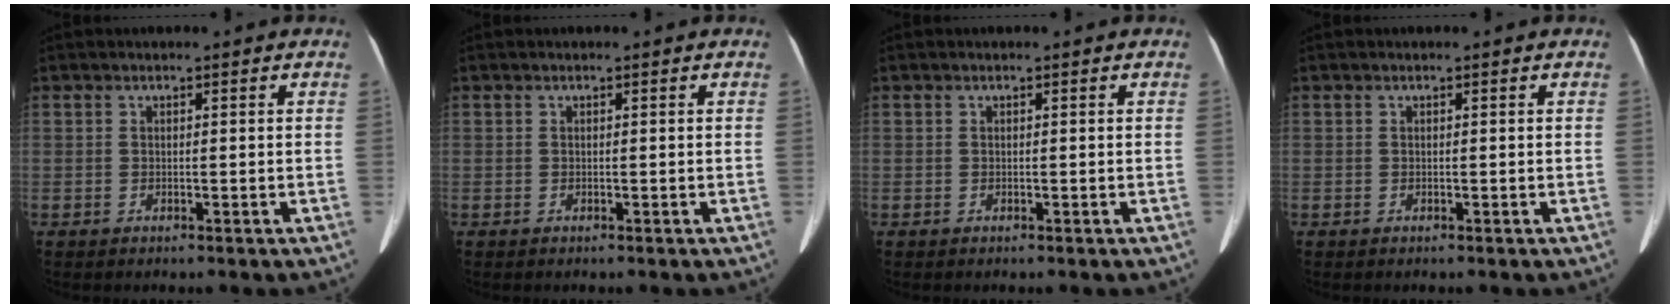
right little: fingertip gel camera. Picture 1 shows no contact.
{"total": 0.0}
{"total": 0.0}
{"total": 0.0}